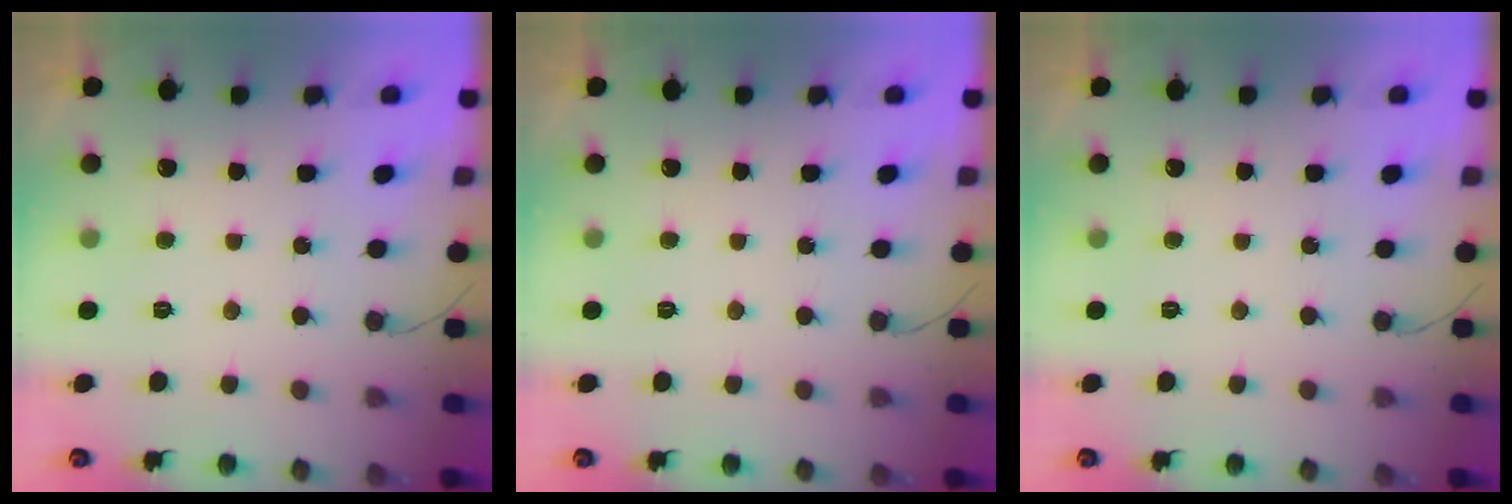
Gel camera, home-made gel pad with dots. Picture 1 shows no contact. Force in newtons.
{"total": 0.0}
{"total": 0.0}